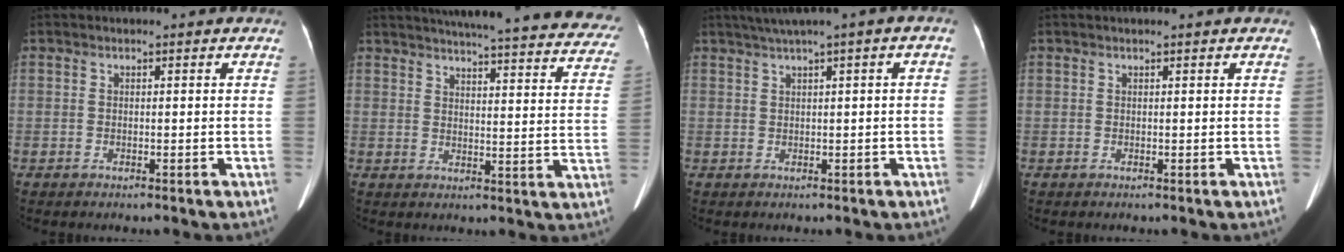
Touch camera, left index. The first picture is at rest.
{"total": 33.0, "force": [30.0, 4.1, 13.1], "torque": [-0.184, -0.080, 0.340]}
{"total": 4.5, "force": [1.9, -0.1, 4.1], "torque": [-0.071, 0.023, 0.035]}
{"total": 1.2, "force": [1.0, 0.0, 0.6], "torque": [-0.010, 0.017, 0.014]}